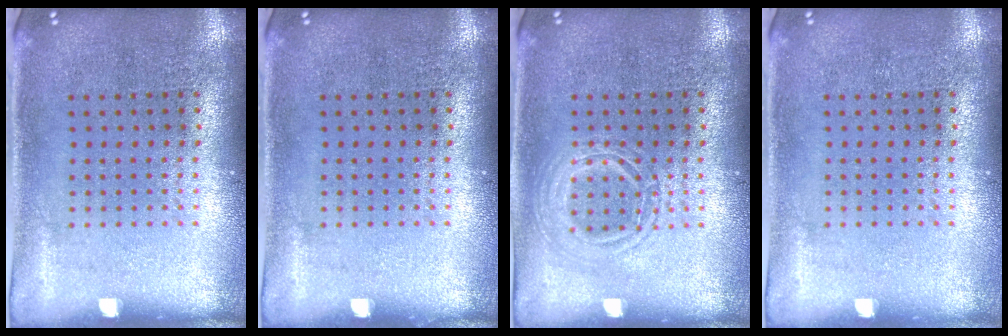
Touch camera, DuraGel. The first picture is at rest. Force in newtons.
{"total": 0.0}
{"total": 2.0, "press": 2.0, "slide": 0.3}
{"total": 0.0}